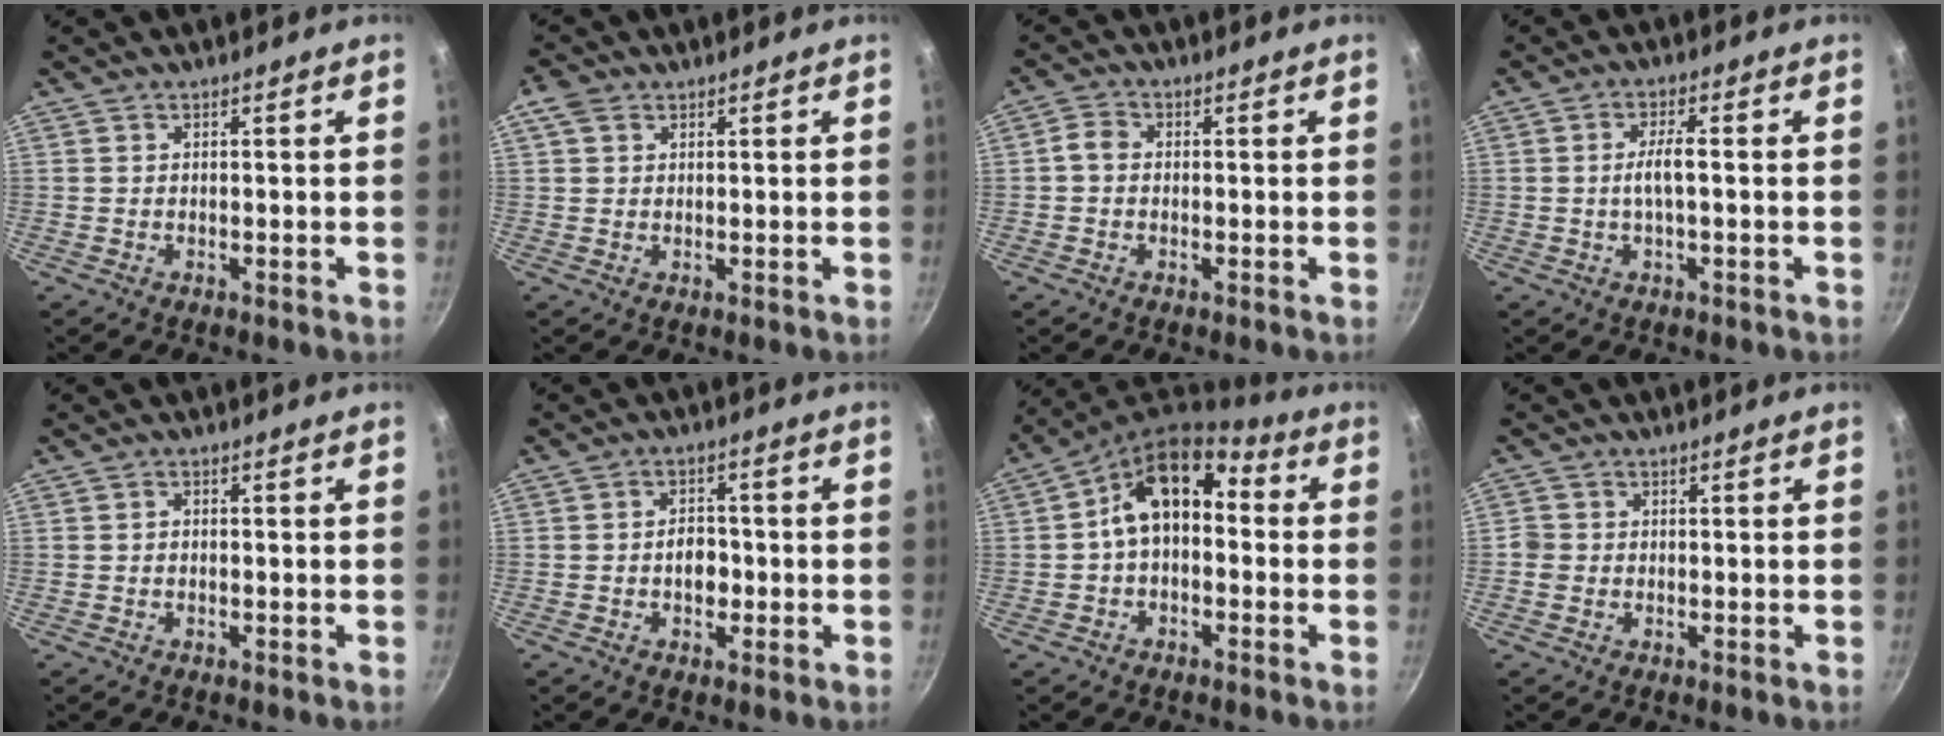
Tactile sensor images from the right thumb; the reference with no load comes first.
{"total": 3.2, "force": [1.4, 2.2, 1.7], "torque": [-0.030, 0.003, 0.024]}
{"total": 2.5, "force": [-0.3, 2.0, 1.5], "torque": [-0.033, 0.012, -0.013]}
{"total": 3.9, "force": [-0.3, 0.8, 3.8], "torque": [-0.077, 0.013, -0.007]}
{"total": 0.8, "force": [-0.4, 0.5, 0.5], "torque": [-0.012, 0.007, -0.005]}
{"total": 4.6, "force": [-1.0, 3.3, 3.1], "torque": [-0.022, 0.011, -0.017]}
{"total": 11.7, "force": [0.5, 7.8, 8.7], "torque": [-0.118, 0.045, -0.011]}
{"total": 2.0, "force": [-0.6, 1.8, 0.6], "torque": [-0.003, 0.009, -0.013]}